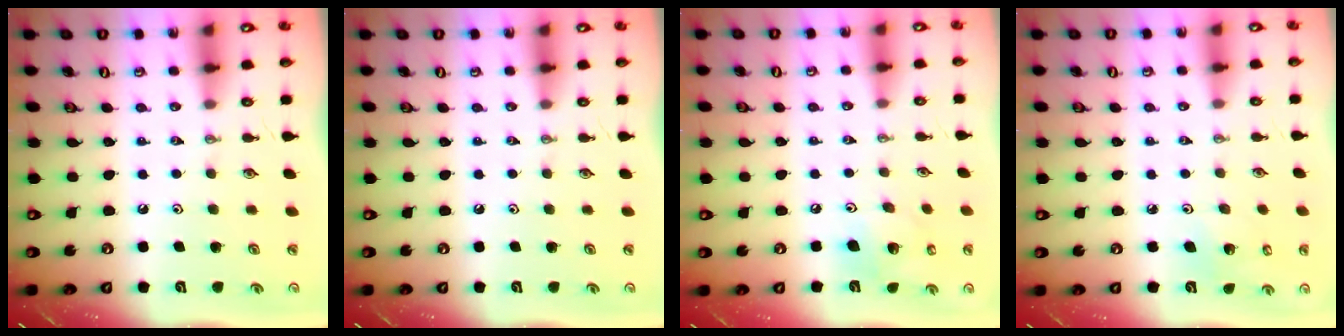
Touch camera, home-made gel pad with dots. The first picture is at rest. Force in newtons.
{"total": 0.0}
{"total": 11.0, "press": 10.8, "slide": 1.6}
{"total": 3.6, "press": 3.4, "slide": 1.2}